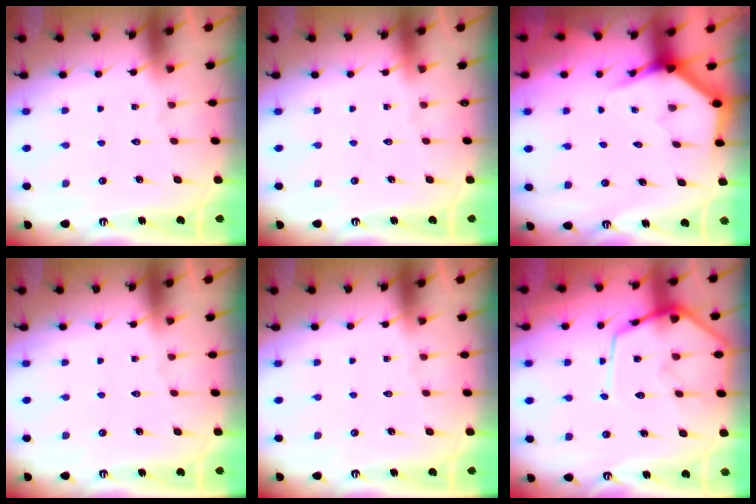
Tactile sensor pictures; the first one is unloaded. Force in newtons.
{"total": 0.0}
{"total": 3.8, "press": 3.8, "slide": 0.2}
{"total": 0.0}
{"total": 0.0}
{"total": 12.9, "press": 12.9, "slide": 1.2}